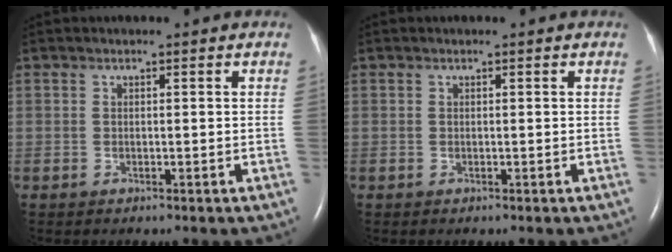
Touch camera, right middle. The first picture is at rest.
{"total": 0.0}